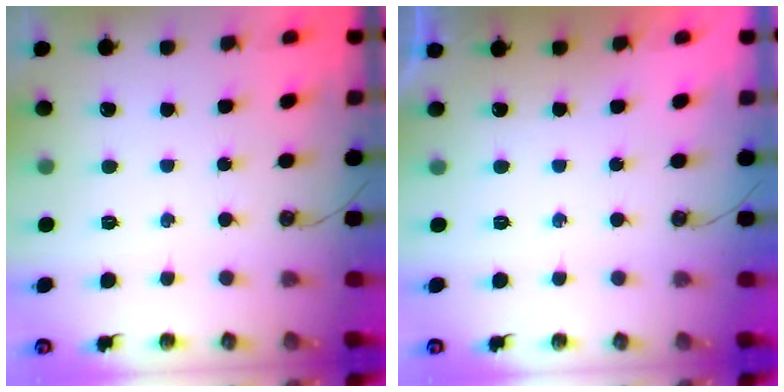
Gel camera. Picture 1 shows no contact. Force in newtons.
{"total": 0.0}